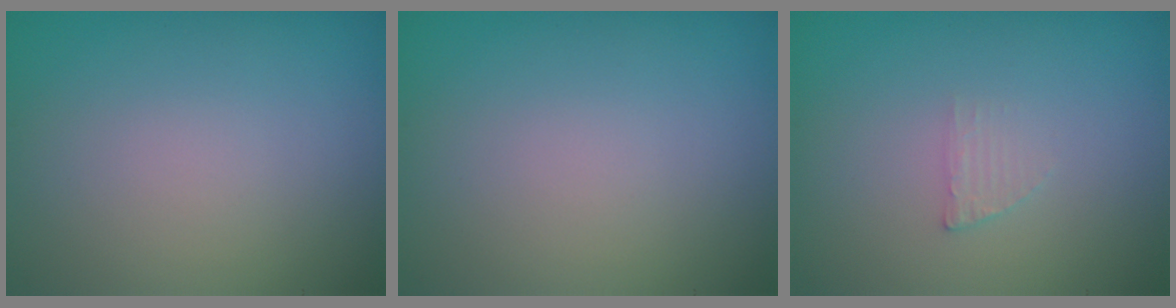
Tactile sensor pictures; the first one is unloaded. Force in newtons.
{"total": 0.0}
{"total": 1.0, "press": 1.0, "slide": 0.2}